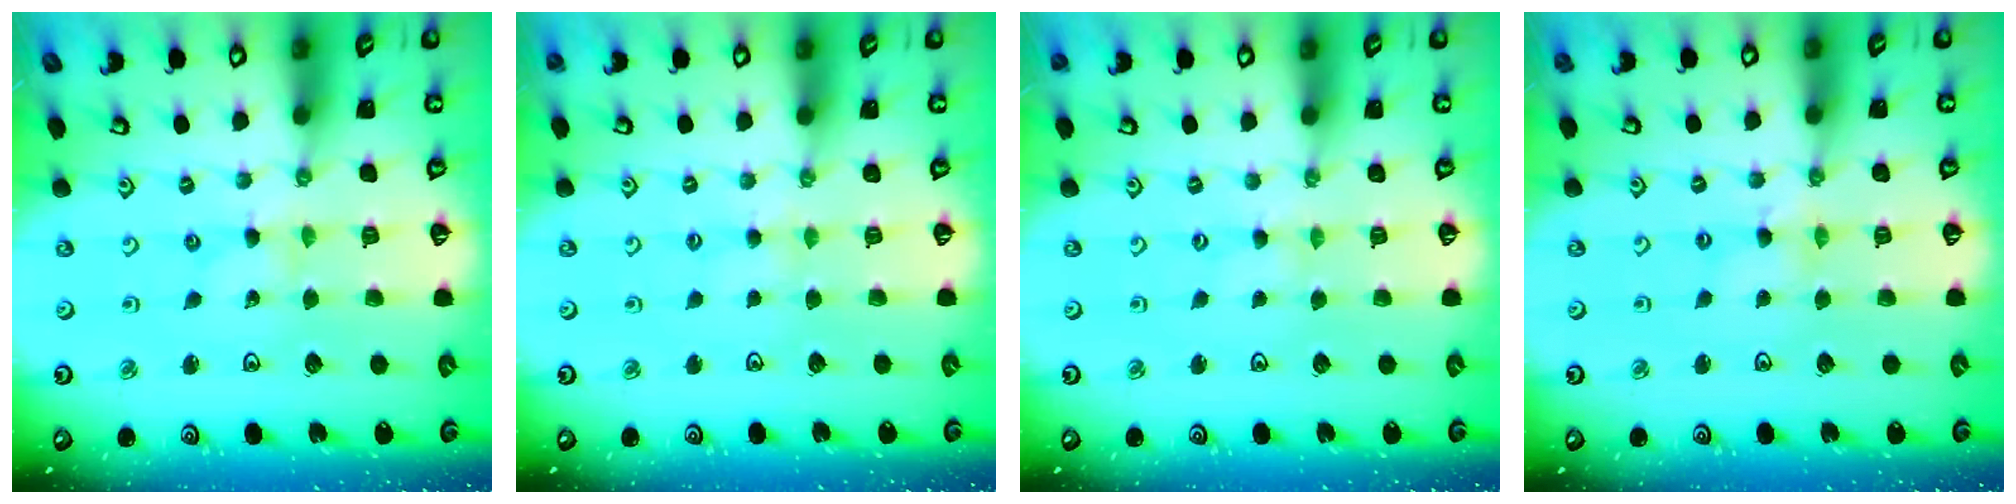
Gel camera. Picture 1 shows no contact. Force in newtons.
{"total": 2.8, "press": 2.8, "slide": 0.3}
{"total": 0.0}
{"total": 2.0, "press": 2.0, "slide": 0.3}